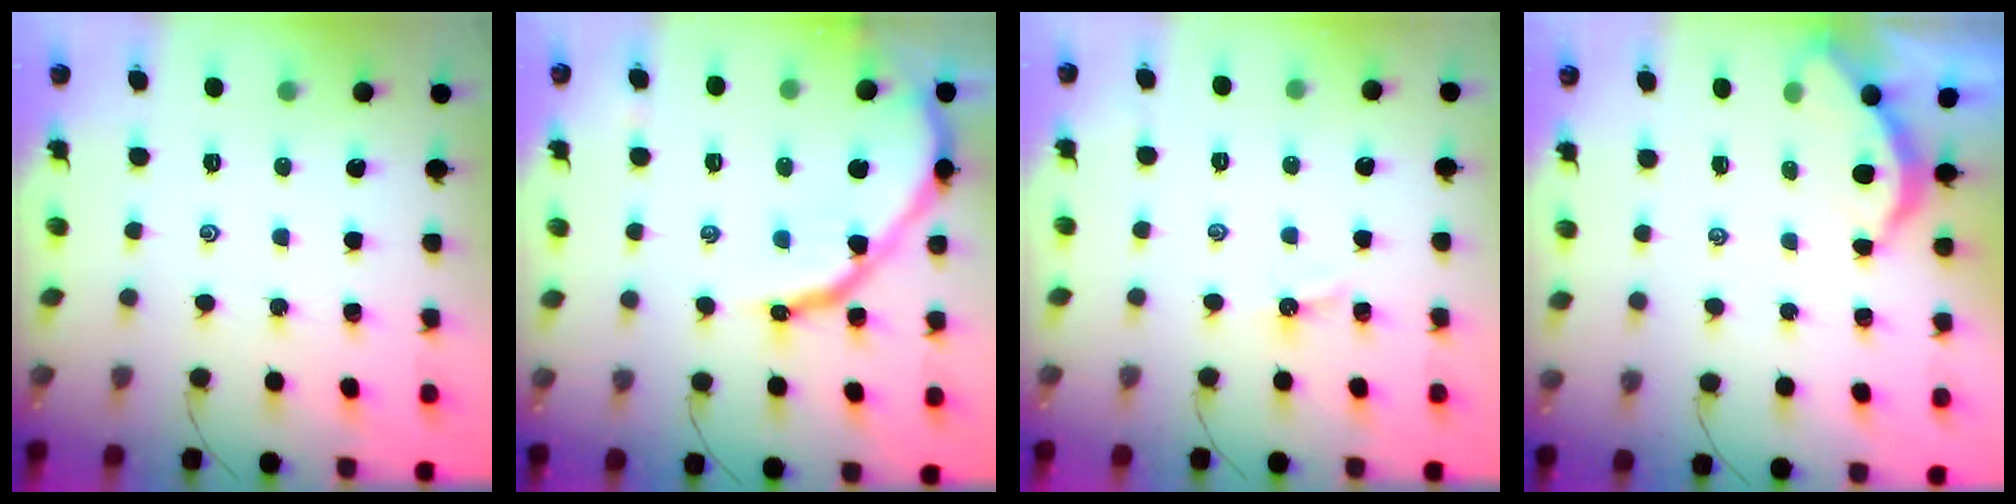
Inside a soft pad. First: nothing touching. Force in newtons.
{"total": 13.8, "press": 13.7, "slide": 1.6}
{"total": 3.9, "press": 3.9, "slide": 0.5}
{"total": 3.1, "press": 3.0, "slide": 0.2}